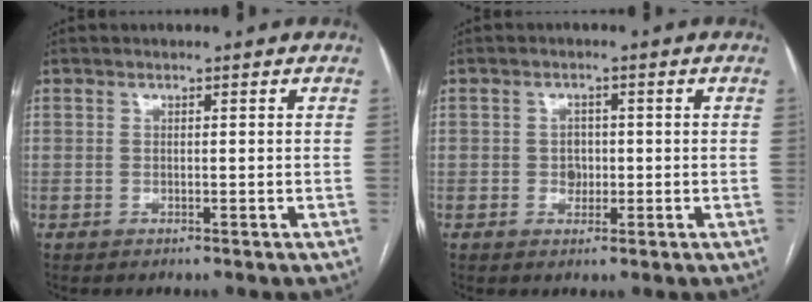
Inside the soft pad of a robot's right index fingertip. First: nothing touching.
{"total": 2.4, "force": [-0.2, 2.0, 1.3], "torque": [-0.014, 0.005, -0.001]}